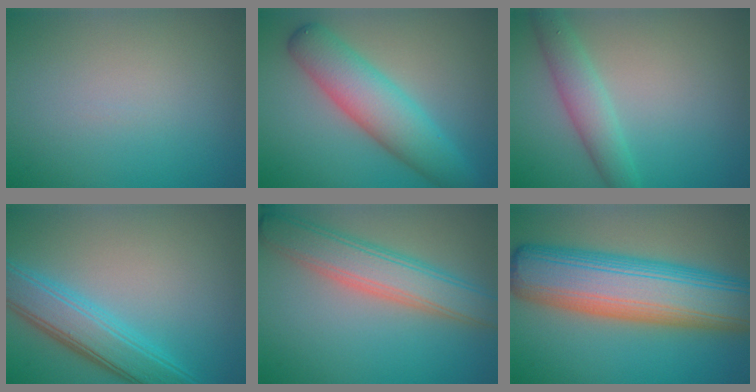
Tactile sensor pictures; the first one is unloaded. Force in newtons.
{"total": 6.5, "press": 6.5, "slide": 0.2}
{"total": 3.3, "press": 3.3, "slide": 0.1}
{"total": 5.5, "press": 5.5, "slide": 0.1}
{"total": 5.9, "press": 5.9, "slide": 0.2}
{"total": 13.1, "press": 13.1, "slide": 0.4}